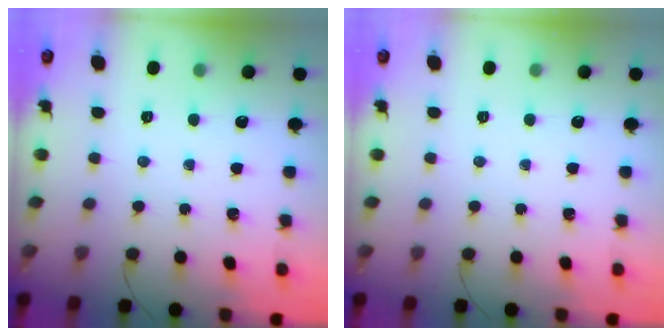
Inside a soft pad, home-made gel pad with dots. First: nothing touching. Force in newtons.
{"total": 0.0}